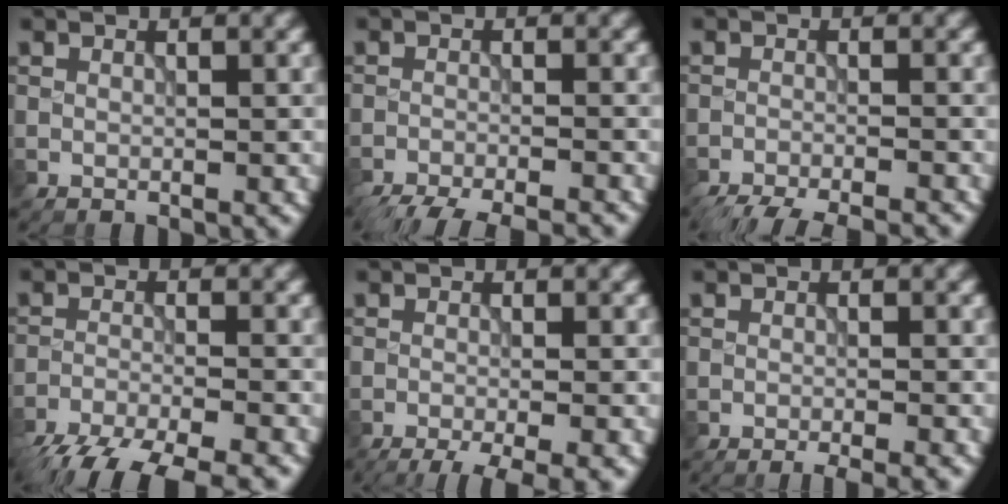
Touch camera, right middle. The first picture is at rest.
{"total": 9.4, "force": [-8.6, 1.9, 3.3], "torque": [-0.048, -0.022, -0.124]}
{"total": 9.1, "force": [-8.4, 1.8, 3.0], "torque": [-0.040, -0.018, -0.119]}
{"total": 10.2, "force": [-8.8, 2.5, 4.4], "torque": [-0.082, -0.034, -0.140]}
{"total": 6.2, "force": [-4.1, 1.7, 4.4], "torque": [-0.056, -0.018, -0.061]}
{"total": 3.3, "force": [-2.4, 0.7, 2.2], "torque": [-0.023, 0.003, -0.037]}